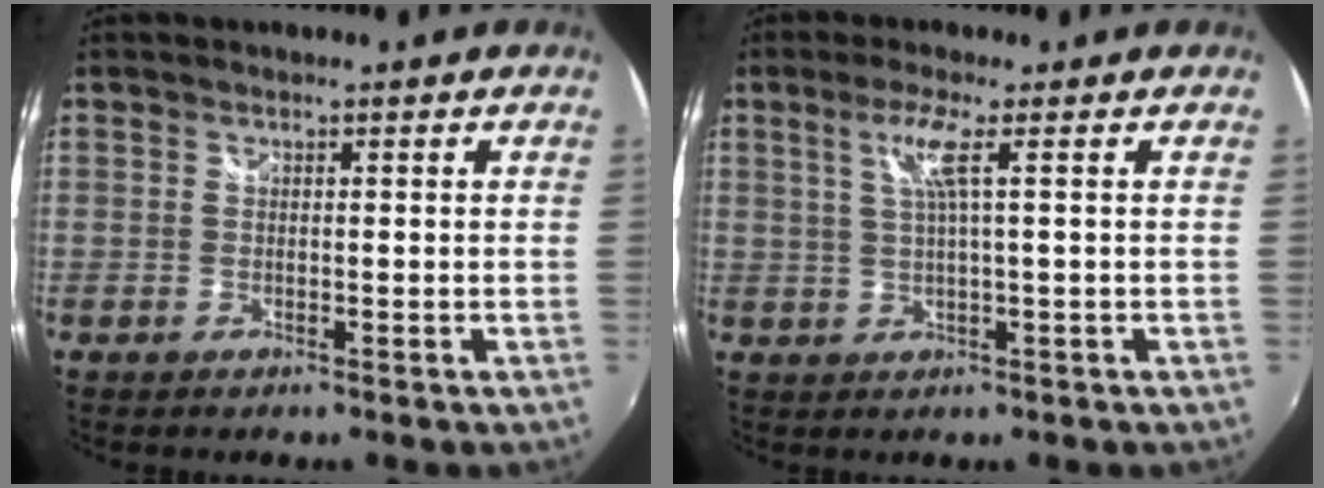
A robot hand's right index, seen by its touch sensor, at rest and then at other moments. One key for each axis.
{"total": 4.3, "fx": 1.5, "fy": -0.7, "fz": 4.0, "tx": -0.077, "ty": 0.001, "tz": 0.032}